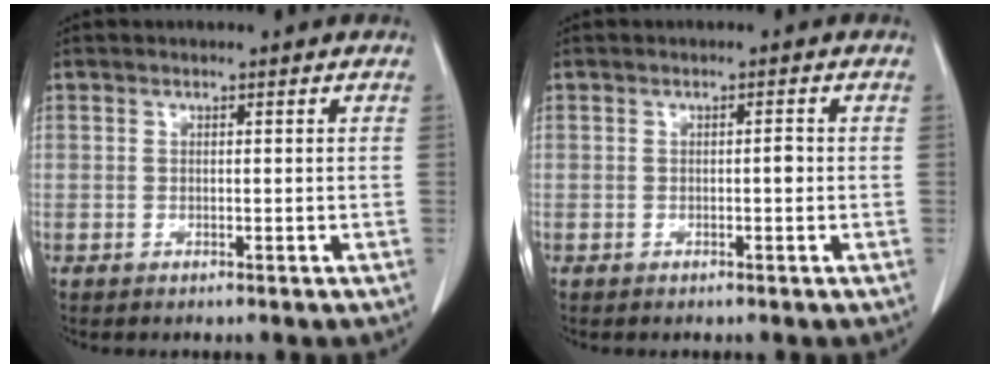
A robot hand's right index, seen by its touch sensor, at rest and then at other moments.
{"total": 1.0, "force": [-0.2, 0.2, 1.0], "torque": [-0.012, 0.002, -0.003]}